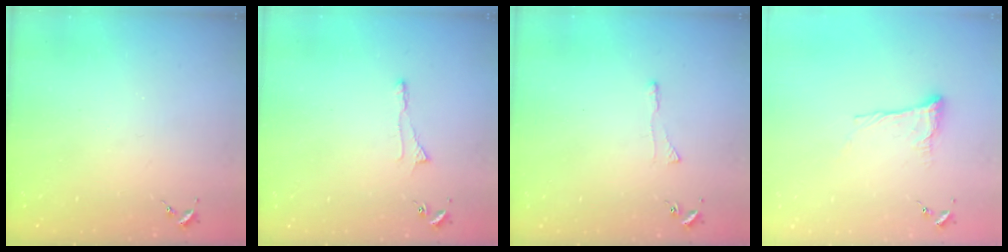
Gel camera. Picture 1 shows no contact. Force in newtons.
{"total": 3.4, "press": 3.3, "slide": 0.7}
{"total": 2.9, "press": 2.9, "slide": 0.6}
{"total": 11.7, "press": 11.6, "slide": 1.0}